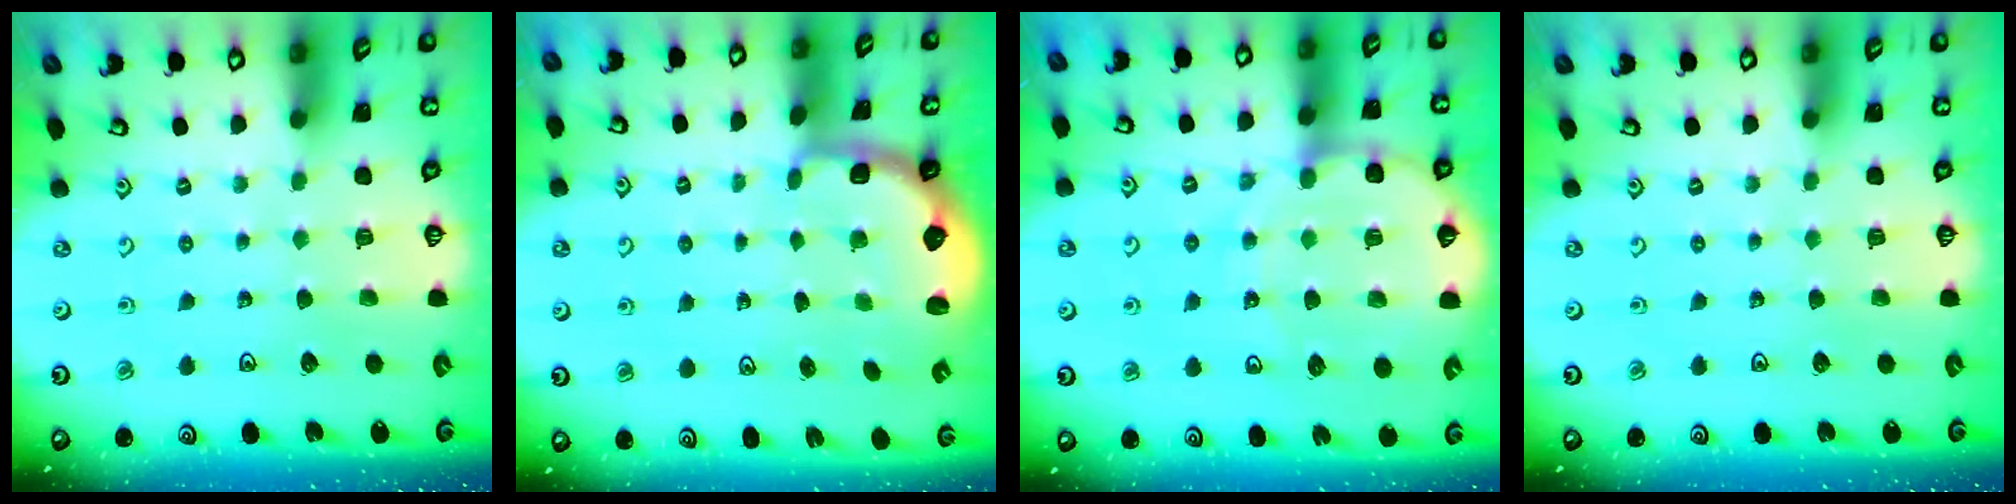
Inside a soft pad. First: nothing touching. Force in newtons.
{"total": 2.3, "press": 1.7, "slide": 1.5}
{"total": 12.7, "press": 12.3, "slide": 3.3}
{"total": 0.0}